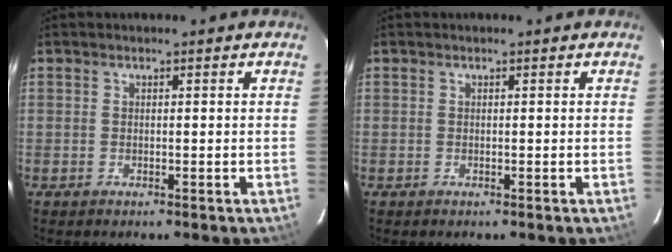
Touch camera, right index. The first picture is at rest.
{"total": 0.0}